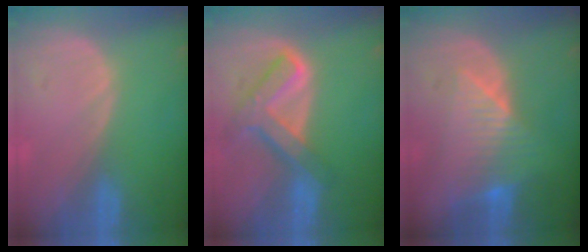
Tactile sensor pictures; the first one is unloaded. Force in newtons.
{"total": 7.8, "press": 6.6, "slide": 4.1}
{"total": 7.8, "press": 7.1, "slide": 3.0}